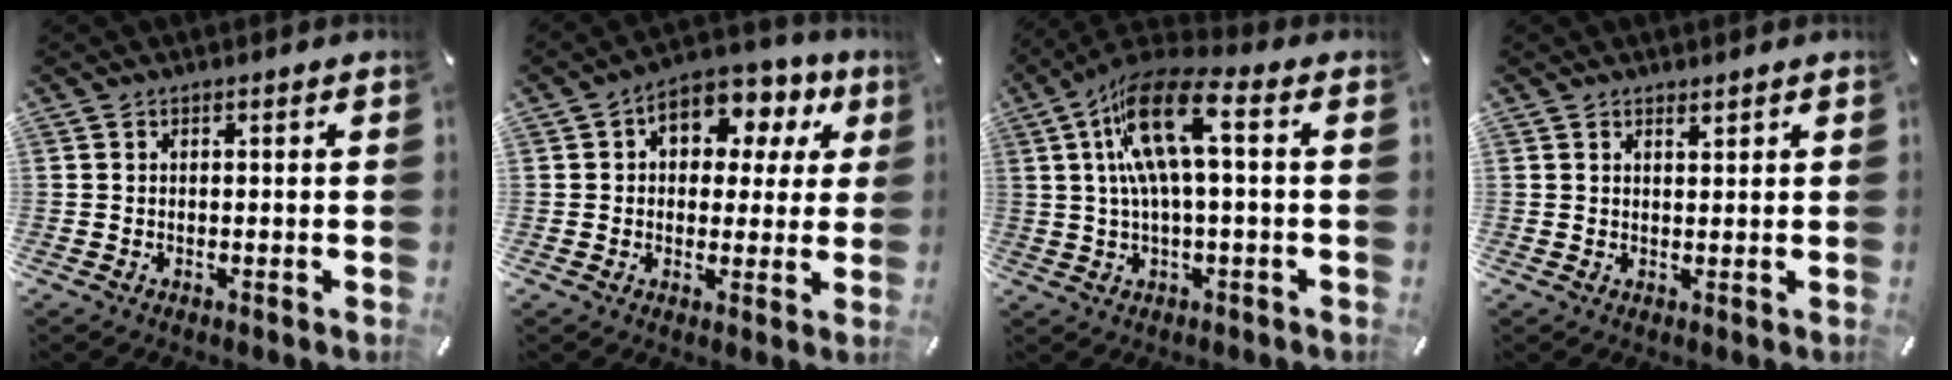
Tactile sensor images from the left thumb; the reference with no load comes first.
{"total": 9.5, "force": [3.3, 6.7, 5.9], "torque": [-0.074, -0.020, 0.052]}
{"total": 14.4, "force": [2.7, 4.8, 13.3], "torque": [-0.266, 0.002, 0.047]}
{"total": 1.2, "force": [1.1, 0.4, 0.3], "torque": [-0.005, -0.001, 0.021]}